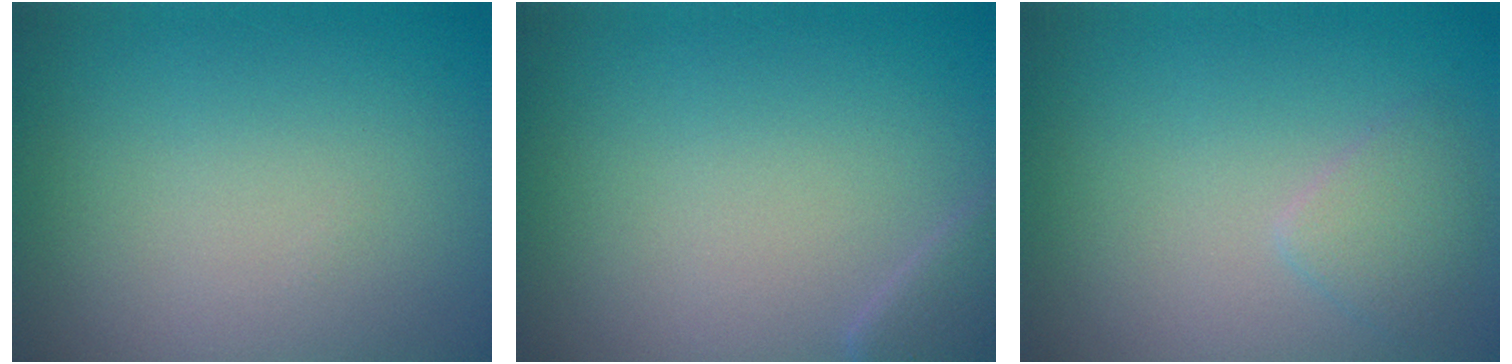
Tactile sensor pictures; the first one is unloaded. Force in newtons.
{"total": 1.7, "press": 1.7, "slide": 0.1}
{"total": 1.6, "press": 1.6, "slide": 0.1}